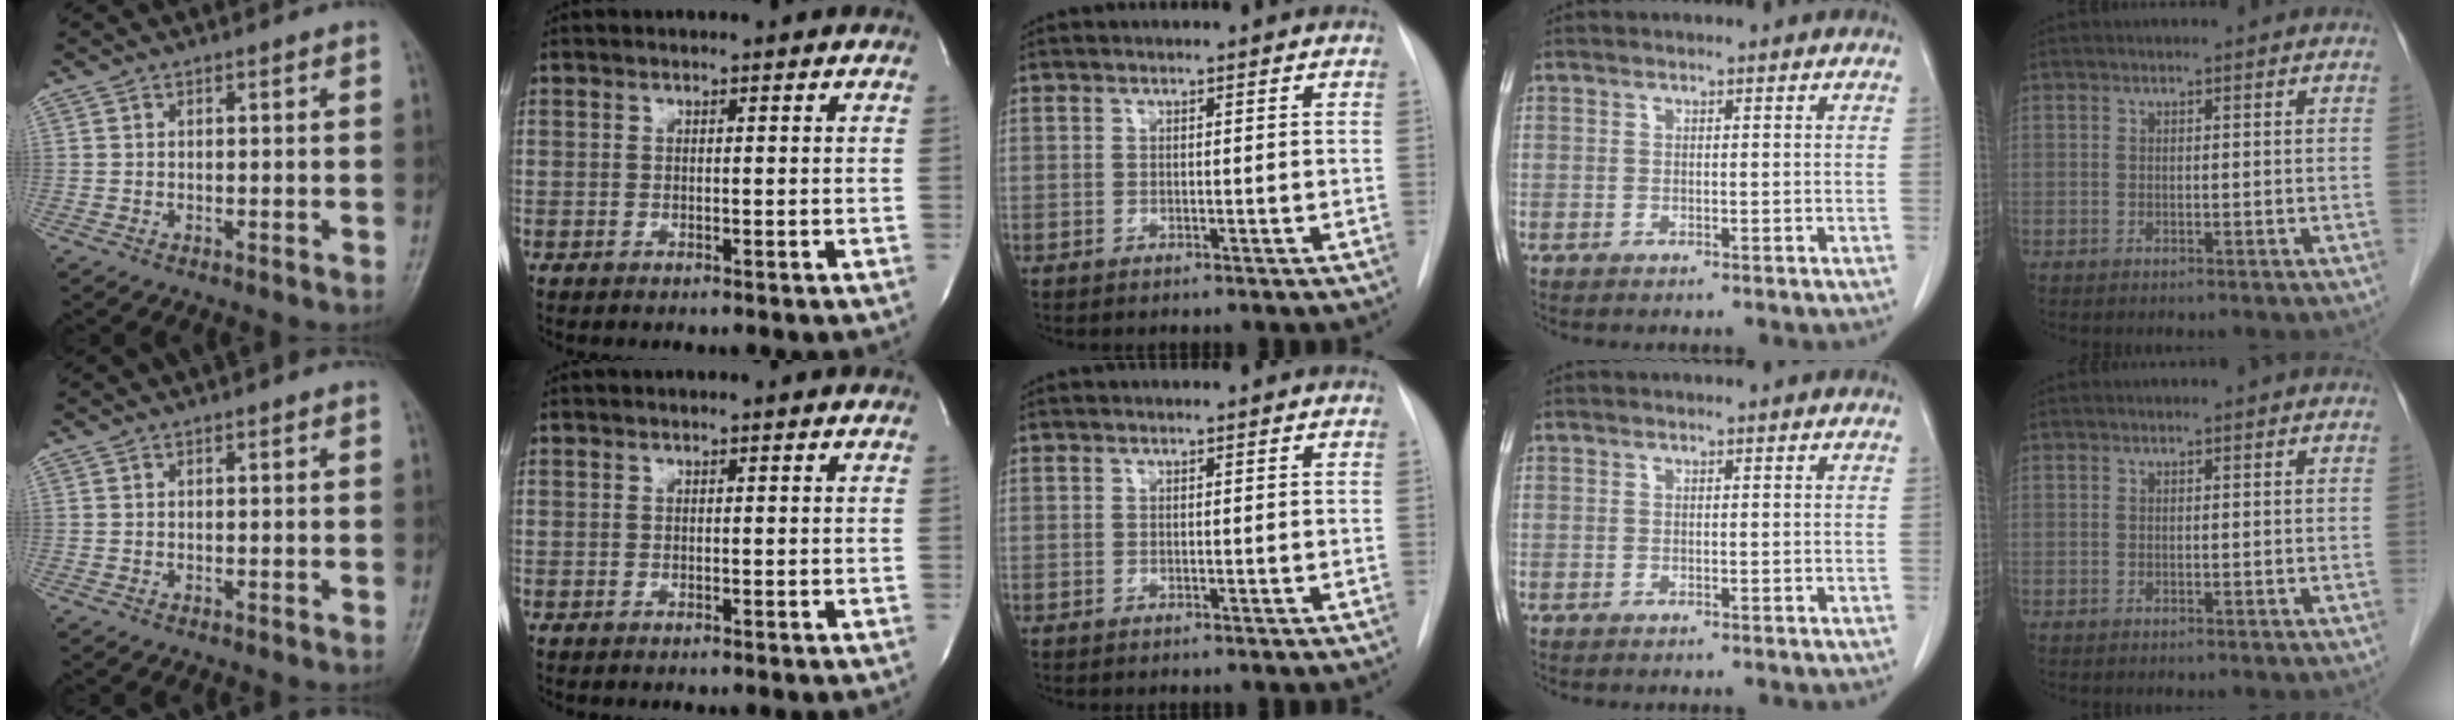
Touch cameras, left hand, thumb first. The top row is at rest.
{}